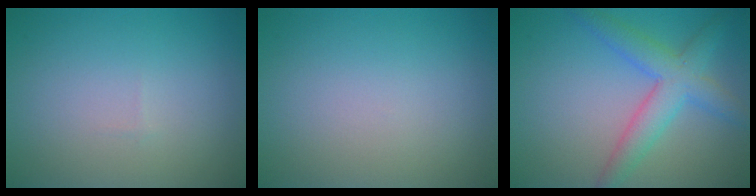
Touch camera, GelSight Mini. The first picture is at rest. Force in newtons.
{"total": 0.0}
{"total": 4.7, "press": 4.7, "slide": 0.2}